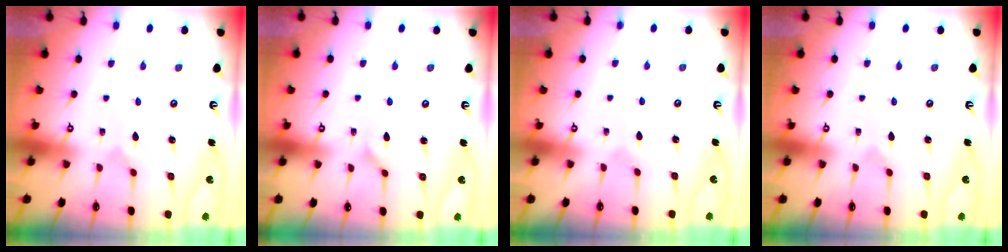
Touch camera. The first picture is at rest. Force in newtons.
{"total": 1.2, "press": 1.2, "slide": 0.2}
{"total": 1.2, "press": 1.1, "slide": 0.1}
{"total": 0.0}